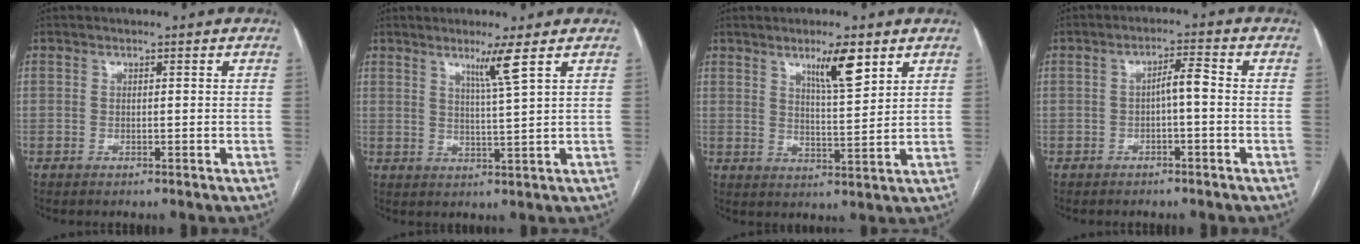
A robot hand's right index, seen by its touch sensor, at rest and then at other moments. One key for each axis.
{"total": 4.4, "fx": 2.5, "fy": -1.5, "fz": 3.3, "tx": -0.061, "ty": -0.013, "tz": 0.050}
{"total": 6.8, "fx": 4.2, "fy": 0.8, "fz": 5.3, "tx": -0.090, "ty": -0.005, "tz": 0.071}
{"total": 3.2, "fx": -0.5, "fy": 0.5, "fz": 3.1, "tx": -0.049, "ty": 0.012, "tz": -0.007}